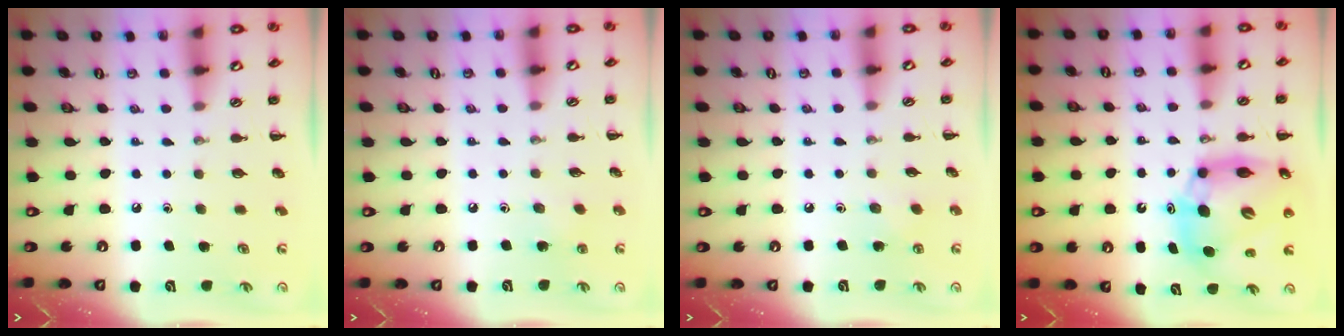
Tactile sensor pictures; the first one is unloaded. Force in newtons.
{"total": 3.8, "press": 3.7, "slide": 1.0}
{"total": 3.0, "press": 2.9, "slide": 0.9}
{"total": 13.6, "press": 13.0, "slide": 4.0}